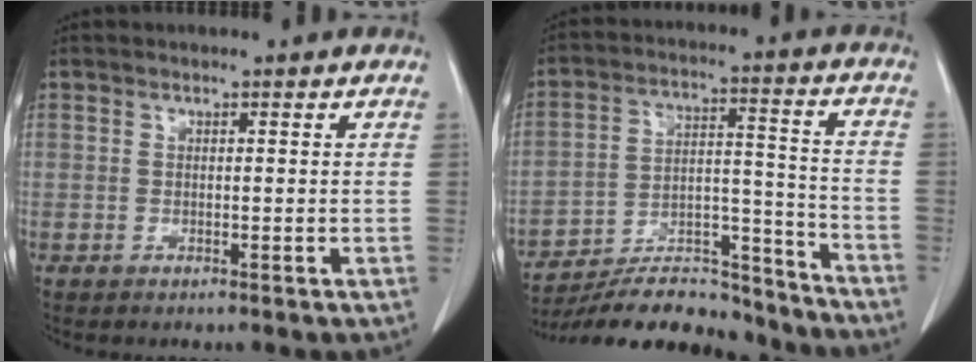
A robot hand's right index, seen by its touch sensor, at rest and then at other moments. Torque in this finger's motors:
{"motor_torque": [-0.20, -0.59, 0.05, -0.02]}